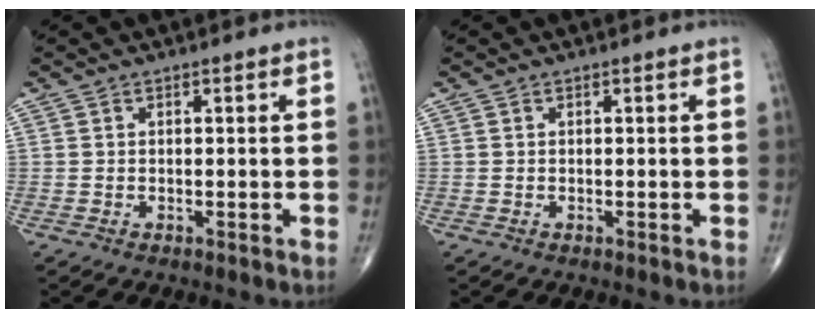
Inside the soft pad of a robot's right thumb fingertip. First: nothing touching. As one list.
[{"total": 0.0}]